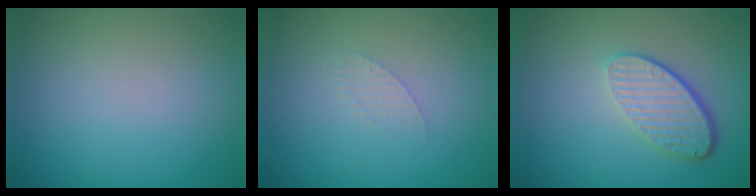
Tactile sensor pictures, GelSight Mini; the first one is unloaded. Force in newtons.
{"total": 1.0, "press": 1.0, "slide": 0.1}
{"total": 4.5, "press": 3.2, "slide": 3.1}